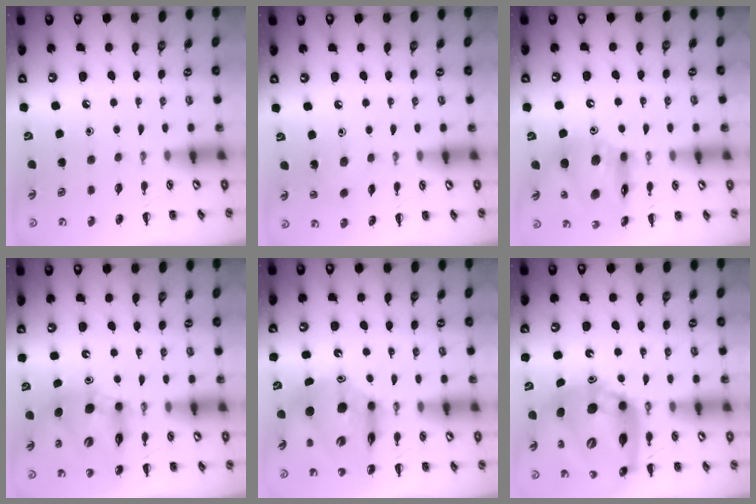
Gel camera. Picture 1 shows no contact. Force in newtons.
{"total": 2.8, "press": 2.7, "slide": 0.9}
{"total": 16.4, "press": 15.6, "slide": 5.1}
{"total": 10.4, "press": 10.0, "slide": 3.1}
{"total": 12.3, "press": 11.8, "slide": 3.6}
{"total": 17.5, "press": 16.7, "slide": 5.2}